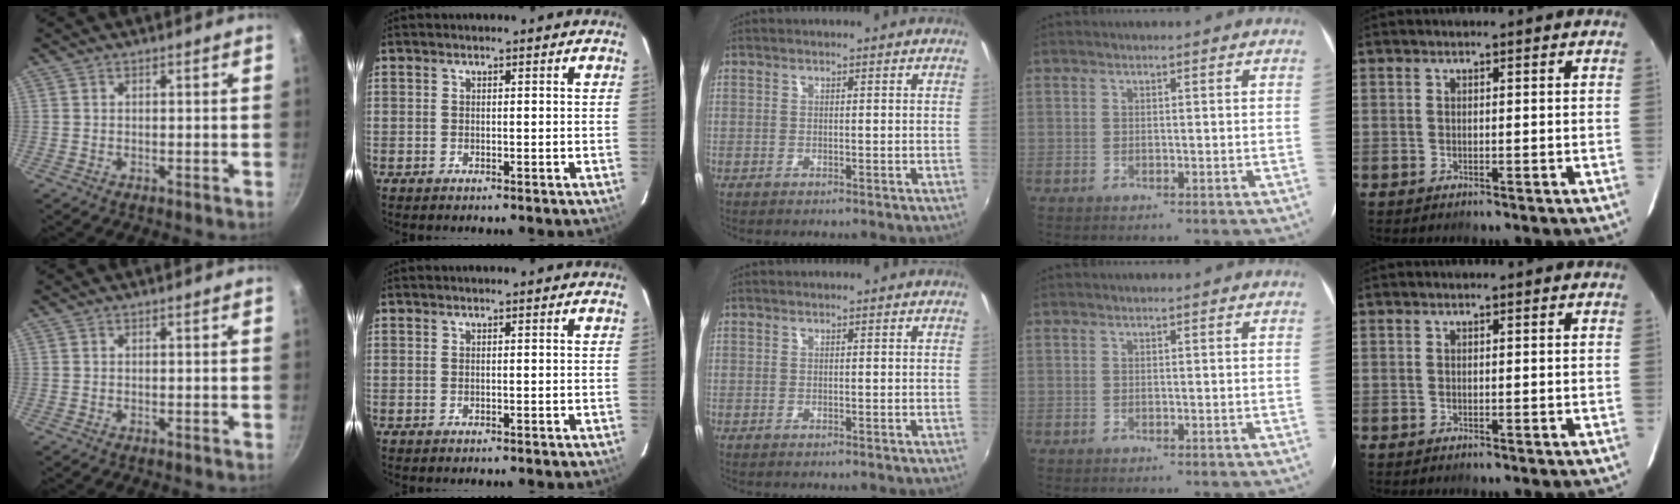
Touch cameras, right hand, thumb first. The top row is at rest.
{}